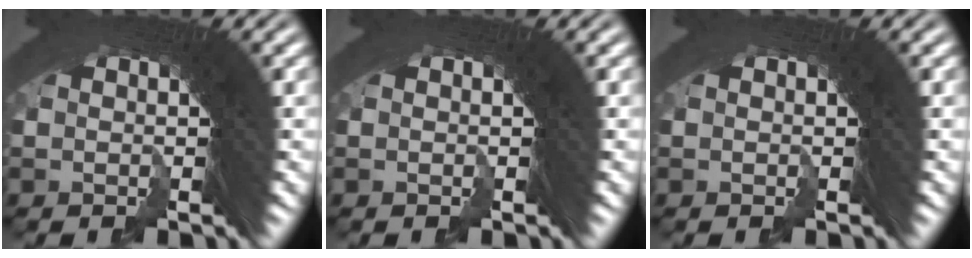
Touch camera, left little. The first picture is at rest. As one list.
[{"total": 0.0}, {"total": 0.0}]